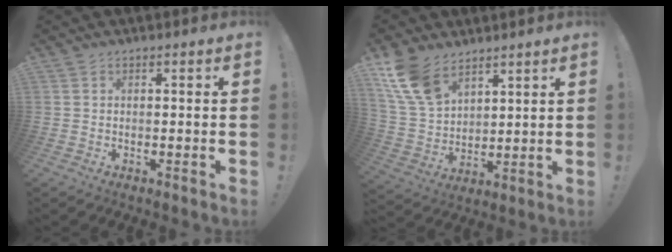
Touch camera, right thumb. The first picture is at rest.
{"total": 13.8, "force": [9.0, 7.9, 6.9], "torque": [-0.146, -0.044, 0.177]}